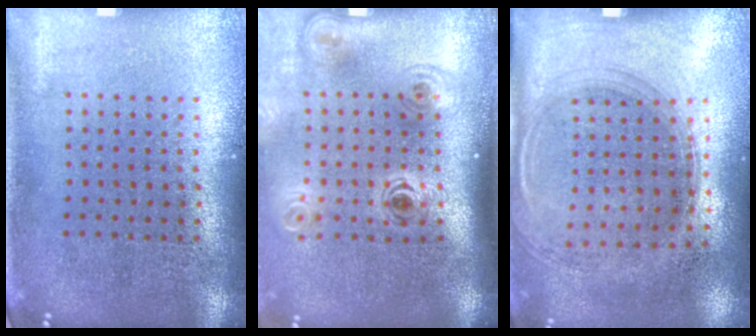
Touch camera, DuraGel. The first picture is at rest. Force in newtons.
{"total": 2.1, "press": 1.4, "slide": 1.5}
{"total": 1.3, "press": 1.1, "slide": 0.7}